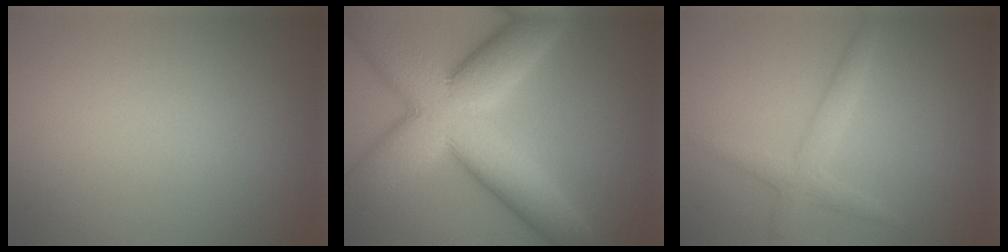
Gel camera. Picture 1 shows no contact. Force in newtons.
{"total": 12.6, "press": 12.6, "slide": 0.4}
{"total": 2.2, "press": 2.2, "slide": 0.1}